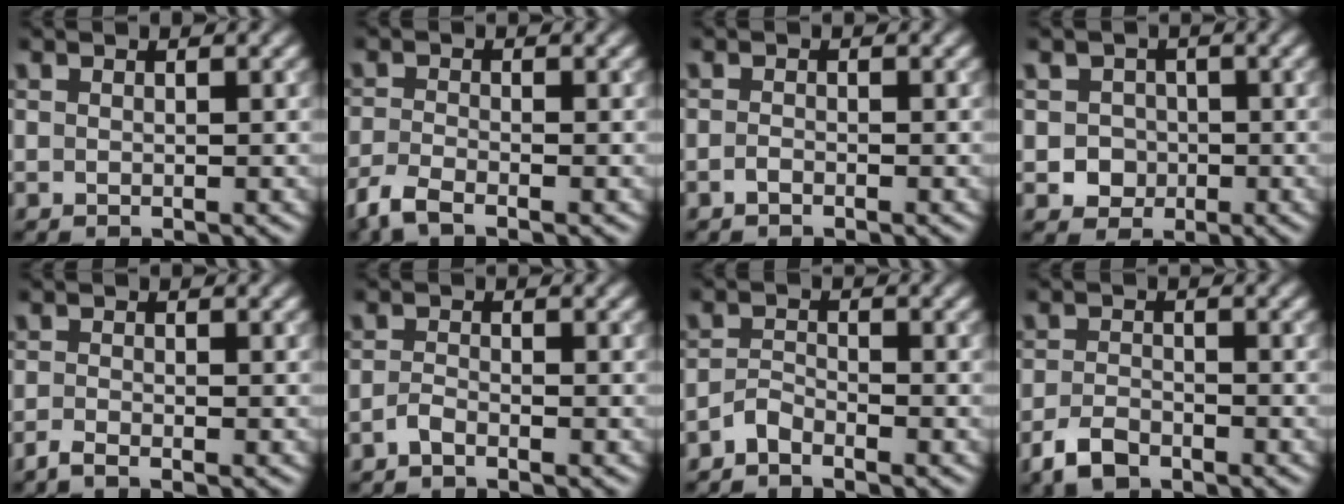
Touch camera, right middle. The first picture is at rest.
{"total": 2.8, "force": [-2.3, 0.6, 1.5], "torque": [-0.043, -0.011, -0.056]}
{"total": 0.7, "force": [-0.7, 0.2, 0.2], "torque": [-0.009, -0.002, -0.014]}
{"total": 2.2, "force": [-0.5, 2.1, 0.6], "torque": [0.007, -0.002, -0.010]}
{"total": 1.5, "force": [-1.3, 0.2, 0.6], "torque": [-0.017, -0.009, -0.032]}
{"total": 1.2, "force": [-1.1, 0.2, 0.5], "torque": [-0.017, 0.001, -0.024]}
{"total": 1.6, "force": [-1.5, 0.3, 0.4], "torque": [-0.012, 0.005, -0.035]}
{"total": 2.8, "force": [-2.3, 1.1, 1.2], "torque": [-0.029, -0.002, -0.051]}